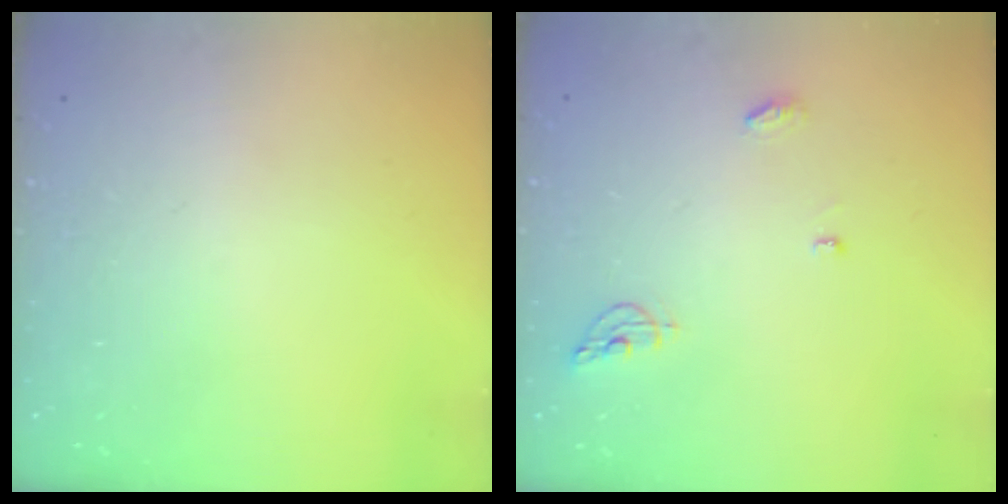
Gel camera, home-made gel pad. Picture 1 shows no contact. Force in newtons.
{"total": 6.0, "press": 6.0, "slide": 0.4}